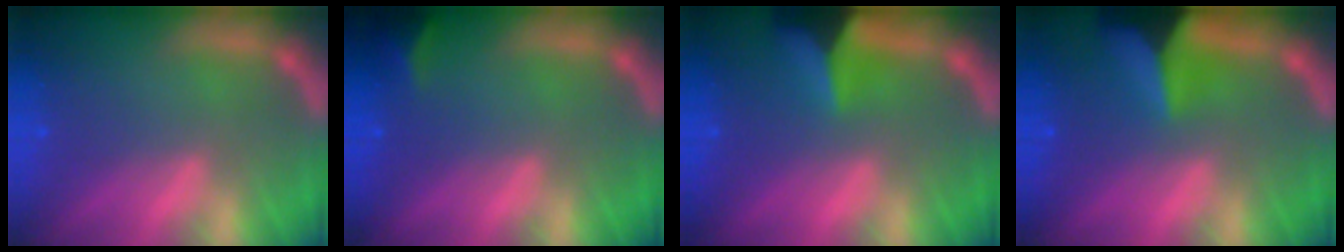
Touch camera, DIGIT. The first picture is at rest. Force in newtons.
{"total": 2.4}
{"total": 6.0}
{"total": 7.9}